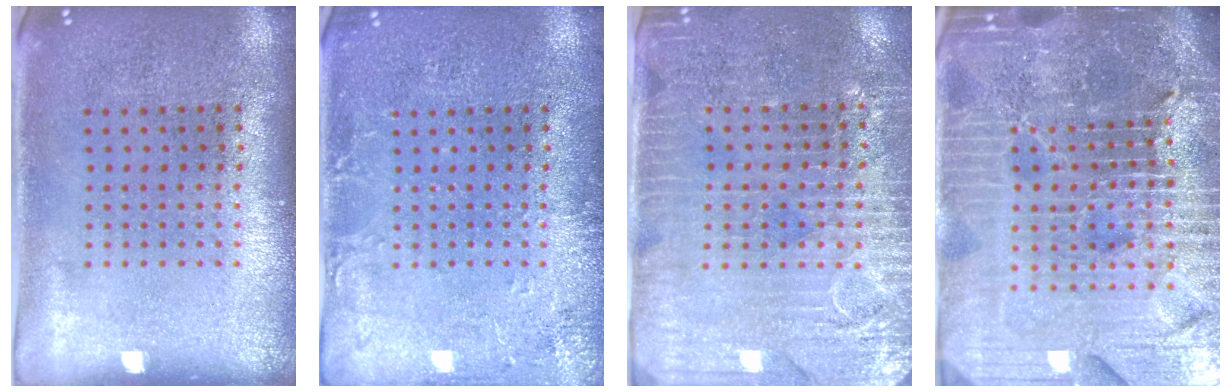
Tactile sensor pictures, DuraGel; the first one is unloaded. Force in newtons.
{"total": 2.5, "press": 2.5, "slide": 0.3}
{"total": 3.6, "press": 3.2, "slide": 1.7}
{"total": 6.9, "press": 6.0, "slide": 3.4}